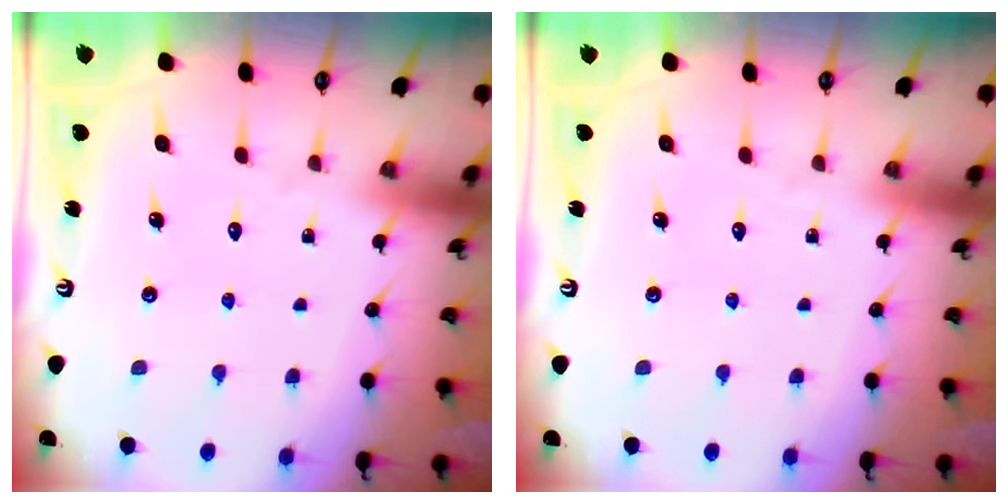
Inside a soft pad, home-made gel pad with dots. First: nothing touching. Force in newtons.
{"total": 0.0}